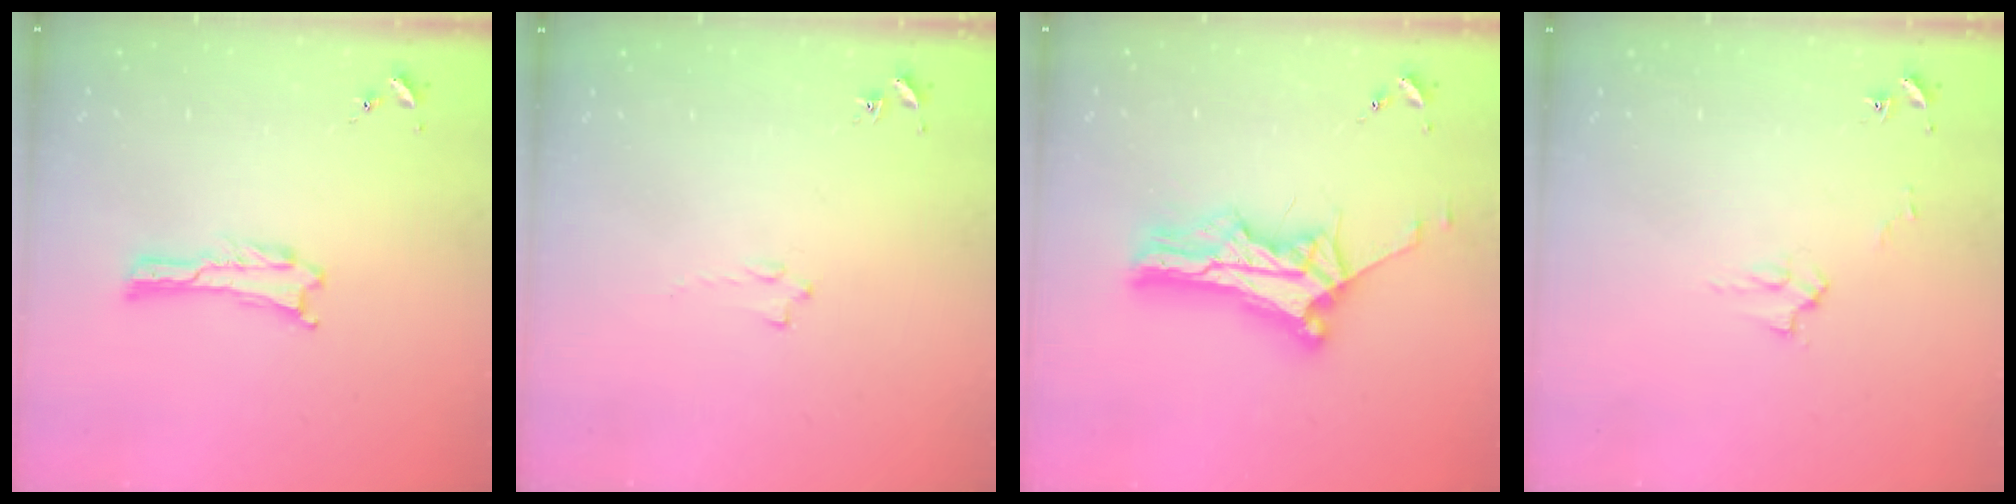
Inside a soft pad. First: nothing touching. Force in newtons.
{"total": 0.8, "press": 0.7, "slide": 0.2}
{"total": 11.0, "press": 11.0, "slide": 0.8}
{"total": 2.6, "press": 2.6, "slide": 0.3}